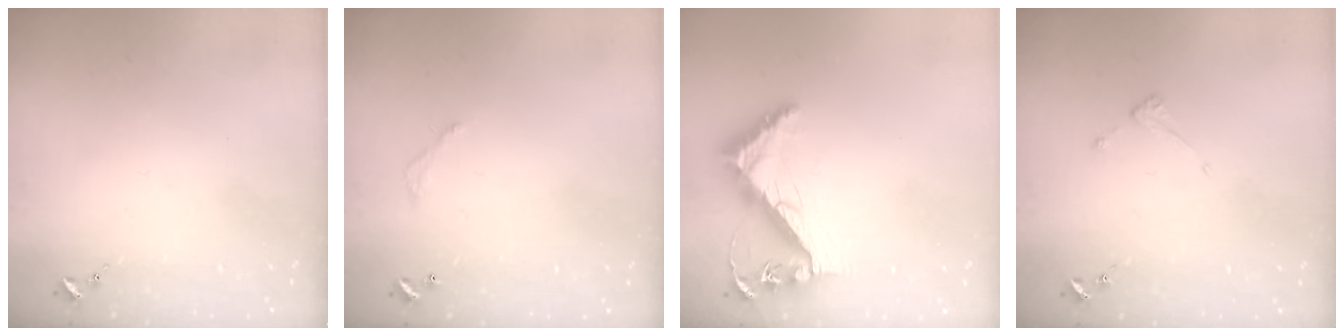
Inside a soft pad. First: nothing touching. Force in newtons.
{"total": 3.8, "press": 3.8, "slide": 0.2}
{"total": 8.7, "press": 8.6, "slide": 0.9}
{"total": 3.4, "press": 3.4, "slide": 0.1}